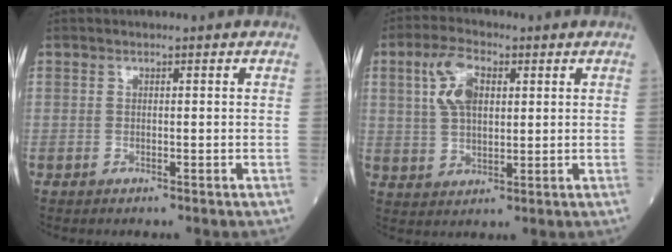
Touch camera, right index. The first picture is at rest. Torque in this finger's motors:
{"motor_torque": [0.22, 0.12, 0.16, 0.07]}